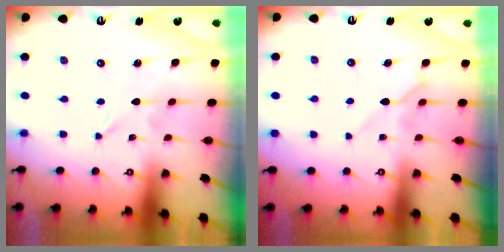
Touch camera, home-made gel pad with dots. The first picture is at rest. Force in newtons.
{"total": 5.7, "press": 5.7, "slide": 0.9}